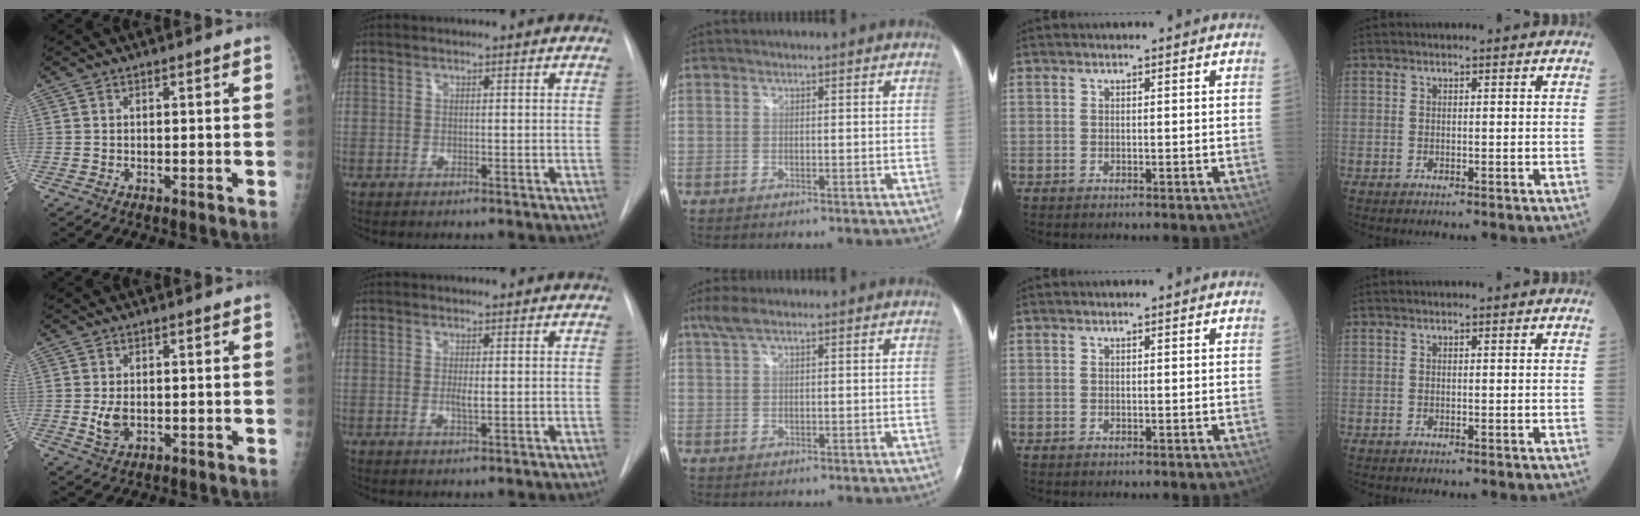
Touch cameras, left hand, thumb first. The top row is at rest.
{"thumb": {"total": 3.5, "force": [-0.2, 2.3, 2.7], "torque": [-0.051, -0.007, 0.000]}, "index": {"total": 1.4, "force": [-0.8, 0.2, 1.1], "torque": [-0.025, -0.009, -0.011]}, "middle": {"total": 3.0, "force": [2.1, 0.6, 2.0], "torque": [-0.052, 0.017, 0.047]}}